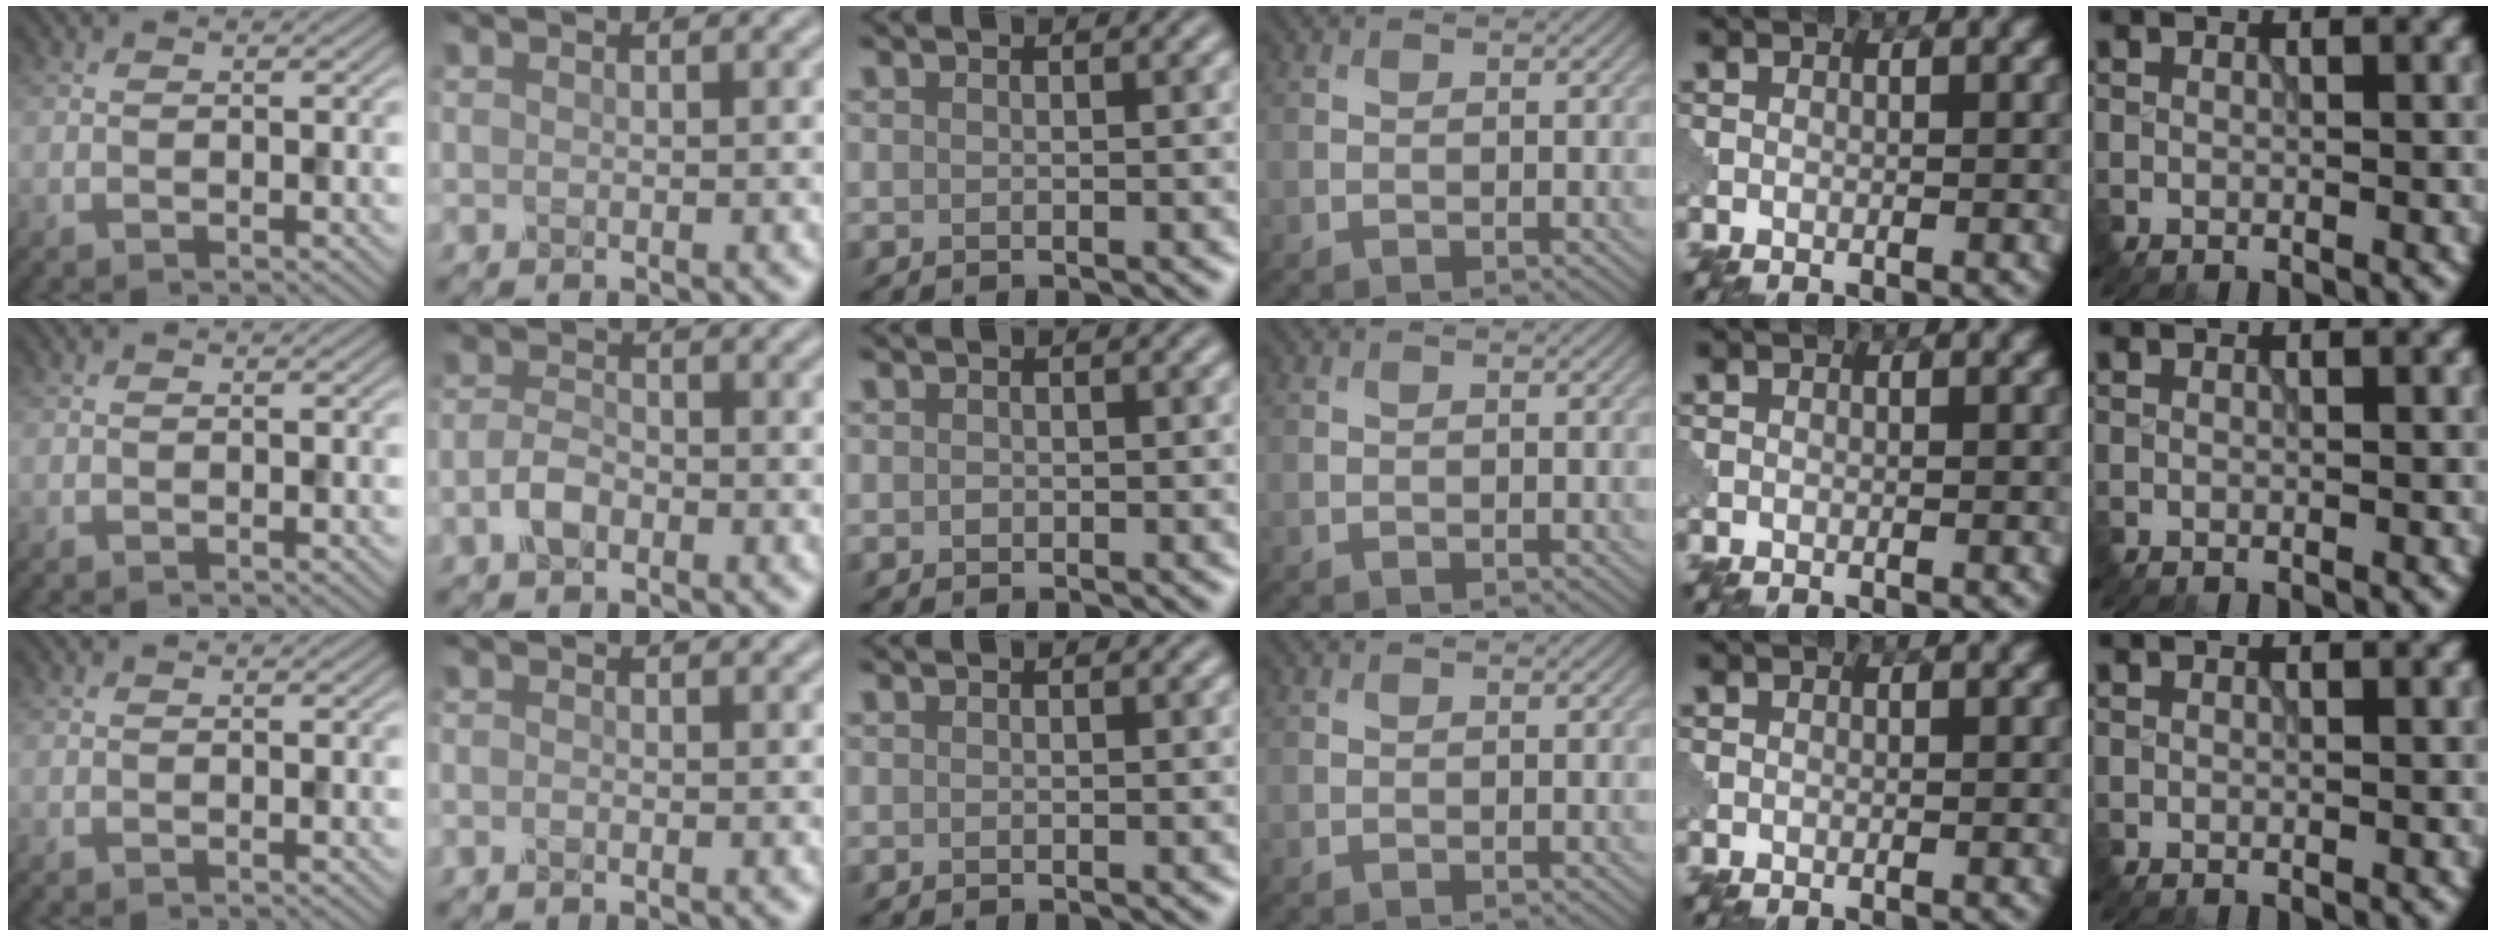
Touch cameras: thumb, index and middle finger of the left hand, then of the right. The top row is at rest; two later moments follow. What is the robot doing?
{"motion": "close", "object": "eyeshadow palette"}